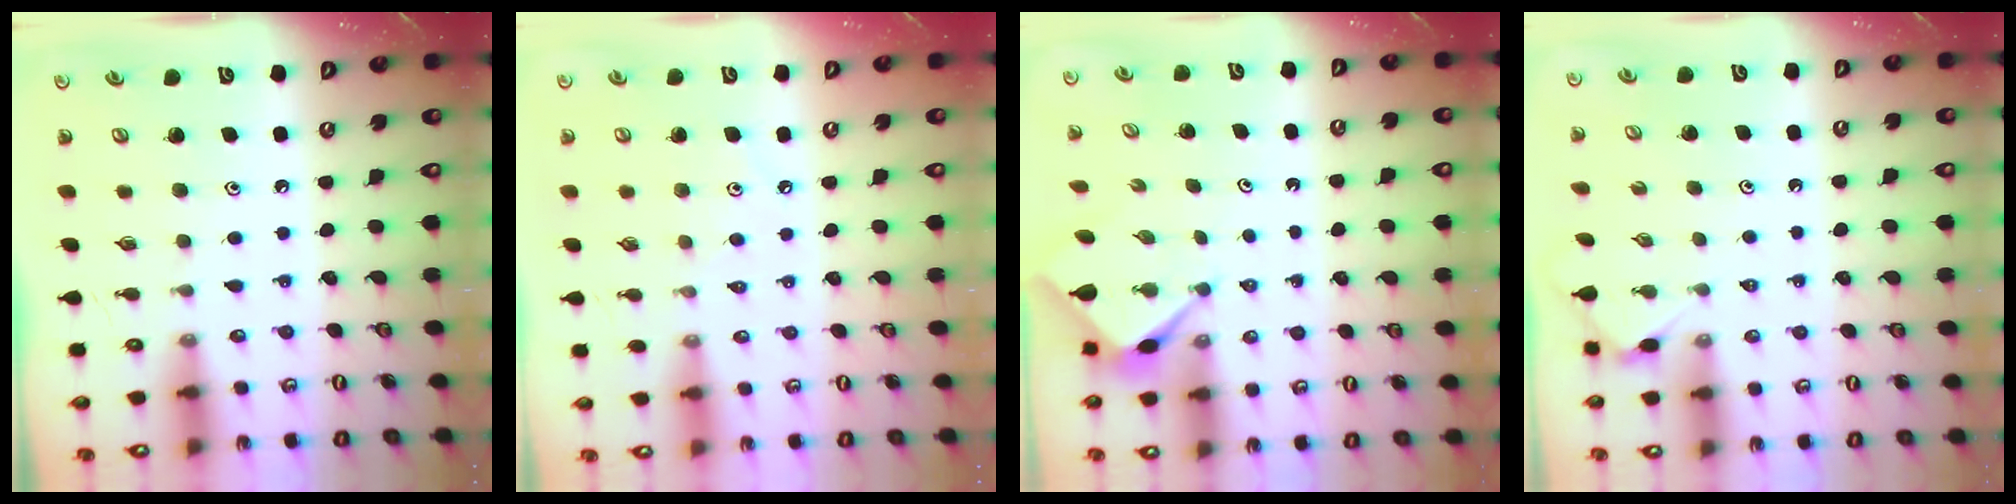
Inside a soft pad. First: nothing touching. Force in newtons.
{"total": 3.8, "press": 3.8, "slide": 0.5}
{"total": 3.0, "press": 3.0, "slide": 0.3}
{"total": 2.9, "press": 2.8, "slide": 0.5}